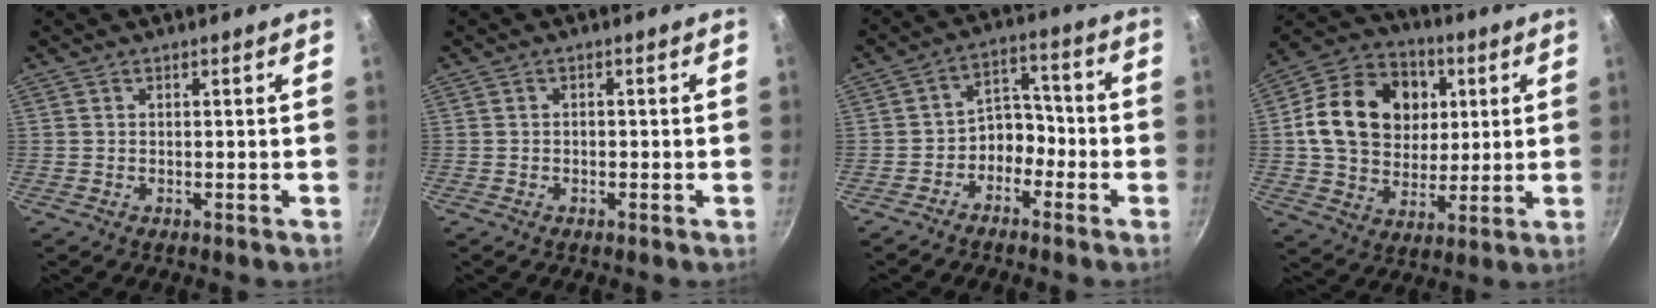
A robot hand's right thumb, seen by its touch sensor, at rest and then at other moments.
{"total": 0.8, "force": [-0.3, 0.6, 0.4], "torque": [-0.007, 0.004, -0.005]}
{"total": 6.4, "force": [-3.2, 4.6, 3.0], "torque": [-0.005, 0.051, -0.063]}
{"total": 19.9, "force": [3.8, 15.6, 11.7], "torque": [-0.177, 0.011, 0.061]}